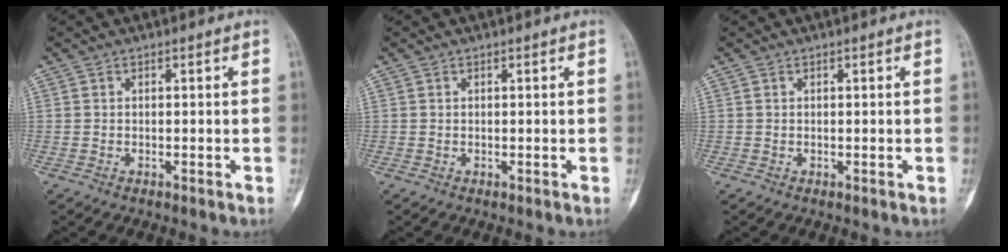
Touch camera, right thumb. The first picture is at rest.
{"total": 0.0}
{"total": 0.0}